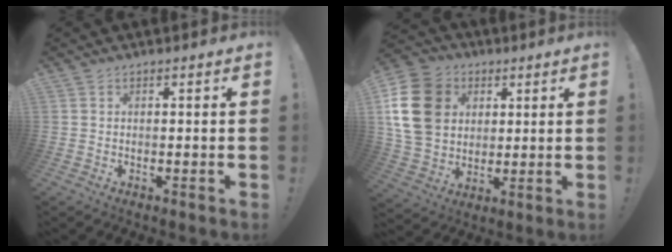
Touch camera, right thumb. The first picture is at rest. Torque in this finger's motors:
{"motor_torque": [-0.02, 0.84, 0.16, 0.22, 0.37]}